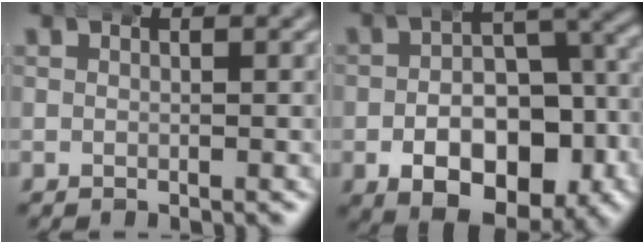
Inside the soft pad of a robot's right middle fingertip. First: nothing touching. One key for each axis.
{"total": 12.5, "fx": -4.9, "fy": 7.6, "fz": 8.6, "tx": -0.126, "ty": -0.029, "tz": -0.064}